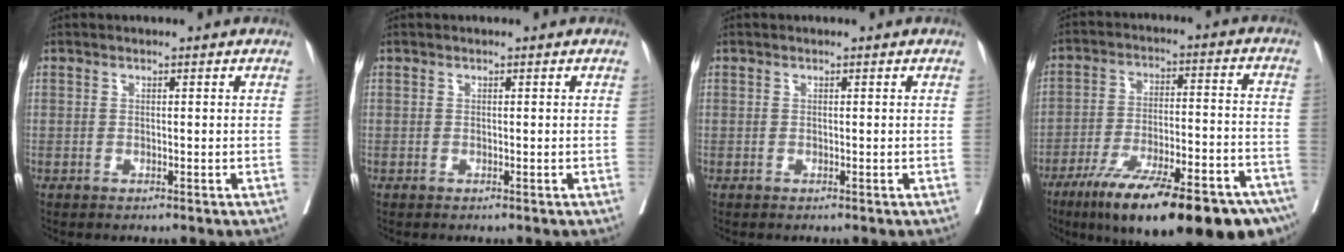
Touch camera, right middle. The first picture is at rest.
{"total": 0.0}
{"total": 0.0}
{"total": 25.7, "force": [-17.7, 4.9, 17.9], "torque": [-0.212, -0.007, -0.266]}